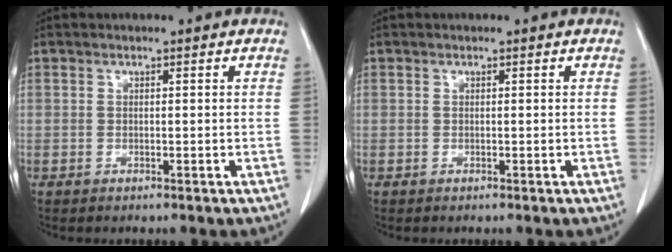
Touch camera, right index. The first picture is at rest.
{"total": 0.0}